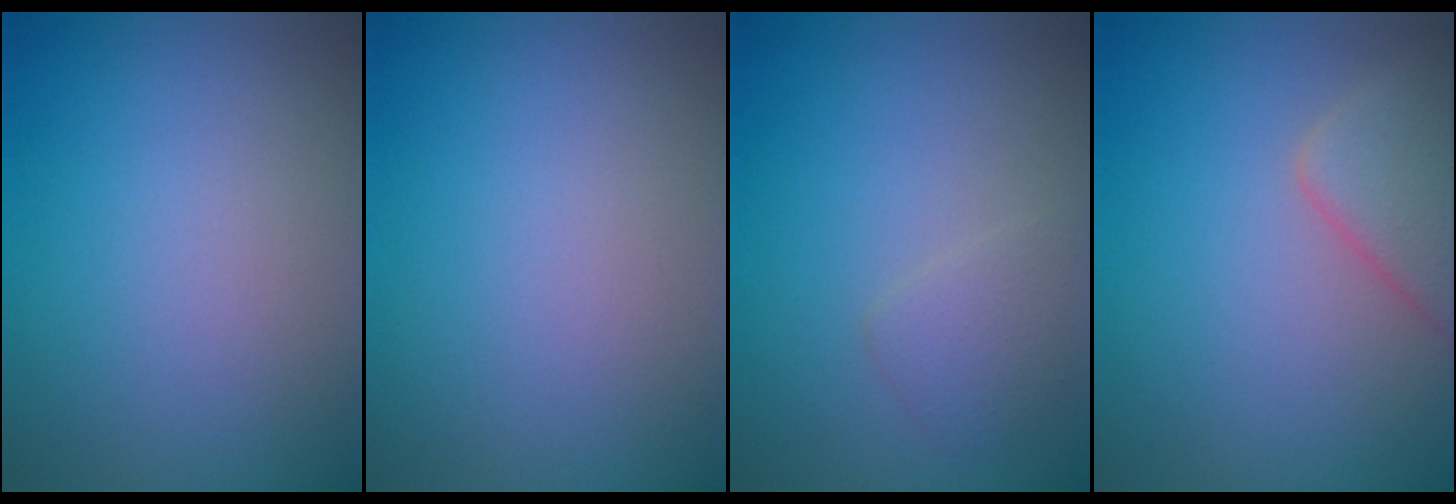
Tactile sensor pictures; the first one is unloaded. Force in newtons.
{"total": 0.0}
{"total": 1.6, "press": 1.6, "slide": 0.1}
{"total": 4.1, "press": 4.1, "slide": 0.1}